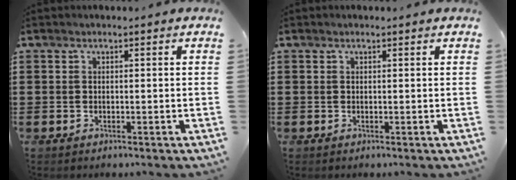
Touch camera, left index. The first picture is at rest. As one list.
[{"total": 0.0}]